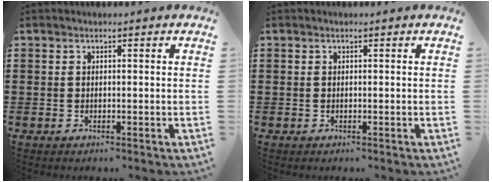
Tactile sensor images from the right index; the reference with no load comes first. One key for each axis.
{"total": 0.0}